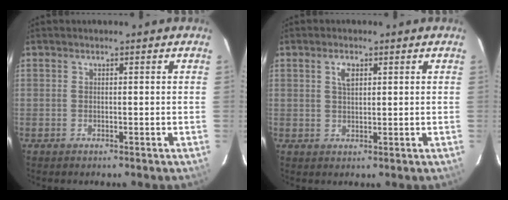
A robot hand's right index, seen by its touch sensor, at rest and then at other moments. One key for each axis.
{"total": 2.6, "fx": 1.1, "fy": 1.3, "fz": 2.0, "tx": -0.037, "ty": 0.005, "tz": 0.021}